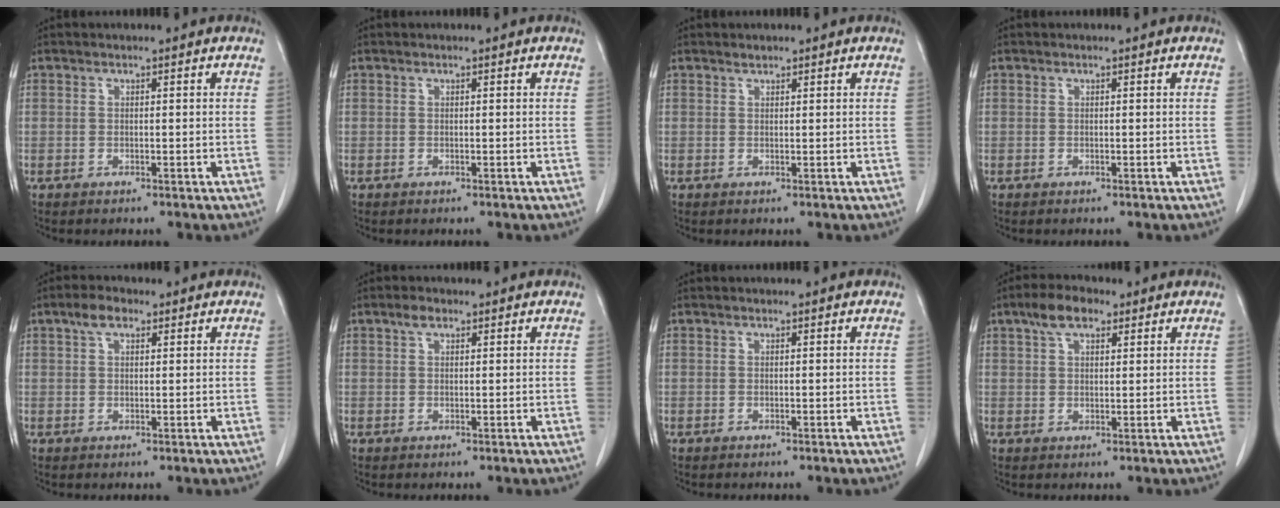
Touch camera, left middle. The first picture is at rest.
{"total": 0.0}
{"total": 0.6, "force": [0.6, 0.2, 0.1], "torque": [-0.007, -0.002, 0.011]}
{"total": 0.0}
{"total": 3.1, "force": [1.8, 1.5, 2.1], "torque": [-0.043, 0.011, 0.033]}
{"total": 1.7, "force": [1.0, 0.8, 1.1], "torque": [-0.022, 0.007, 0.018]}
{"total": 0.0}
{"total": 5.3, "force": [3.2, 2.3, 3.5], "torque": [-0.071, 0.017, 0.058]}